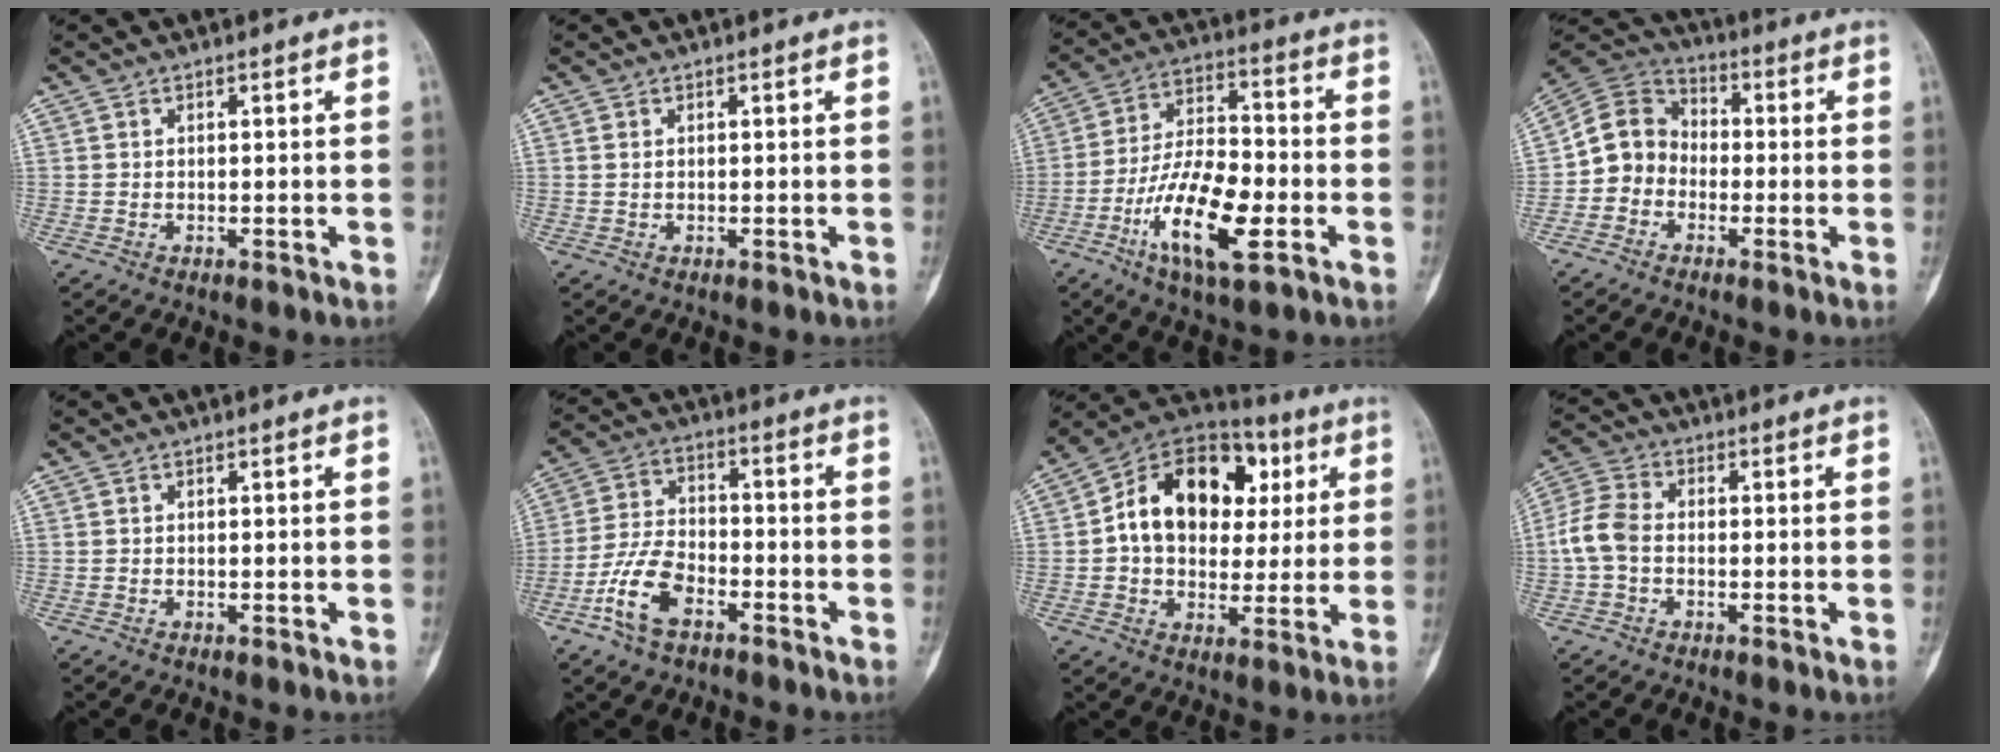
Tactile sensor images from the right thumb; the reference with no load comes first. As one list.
[{"total": 0.6, "force": [0.2, 0.4, 0.4], "torque": [-0.012, 0.003, 0.007]}, {"total": 16.0, "force": [-5.6, 6.0, 13.7], "torque": [-0.251, 0.022, -0.098]}, {"total": 9.1, "force": [-2.0, 8.0, 3.8], "torque": [-0.051, 0.044, -0.052]}, {"total": 0.0}, {"total": 9.9, "force": [-5.0, 5.3, 6.7], "torque": [-0.138, 0.031, -0.098]}, {"total": 19.4, "force": [3.8, 13.9, 12.9], "torque": [-0.168, 0.020, 0.057]}, {"total": 6.7, "force": [-1.0, 4.7, 4.7], "torque": [-0.101, 0.018, -0.030]}]